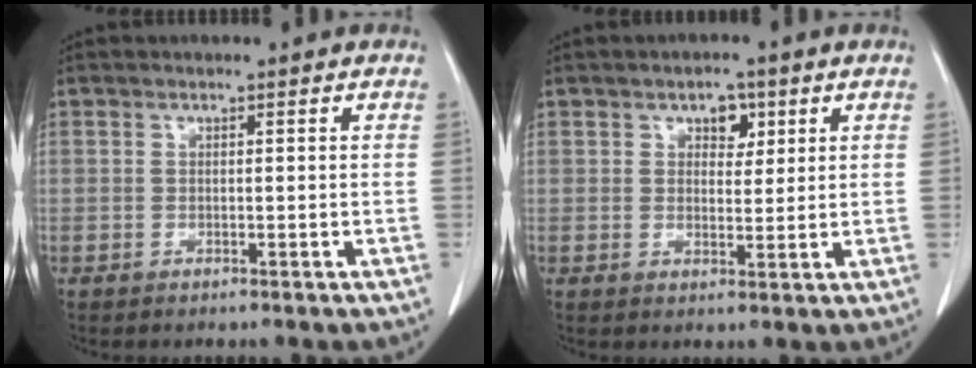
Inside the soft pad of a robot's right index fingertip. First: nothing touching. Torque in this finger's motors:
{"motor_torque": [0.13, 0.12, 0.02, 0.02]}